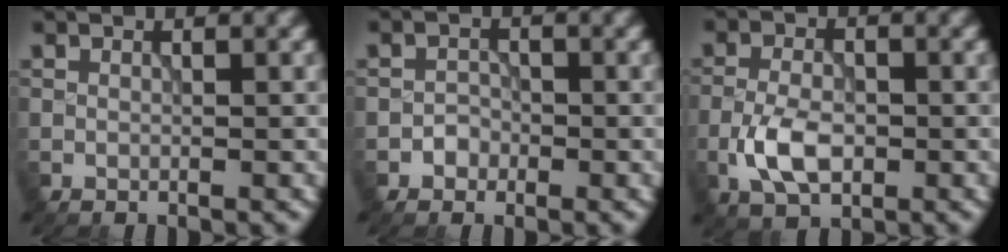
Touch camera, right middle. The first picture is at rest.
{"total": 1.1, "force": [-0.6, 0.9, 0.2], "torque": [0.003, 0.004, -0.009]}
{"total": 4.4, "force": [-1.5, 2.4, 3.3], "torque": [-0.068, 0.000, -0.034]}